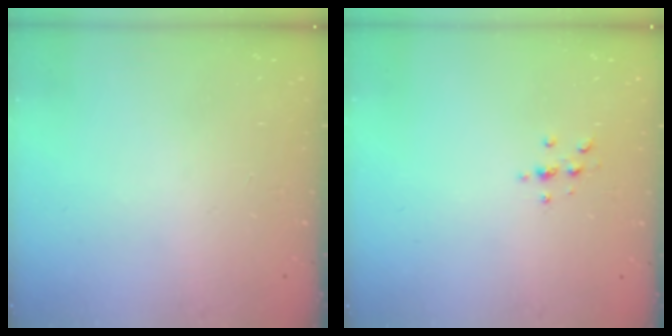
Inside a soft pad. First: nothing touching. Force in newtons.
{"total": 2.2, "press": 2.1, "slide": 0.2}